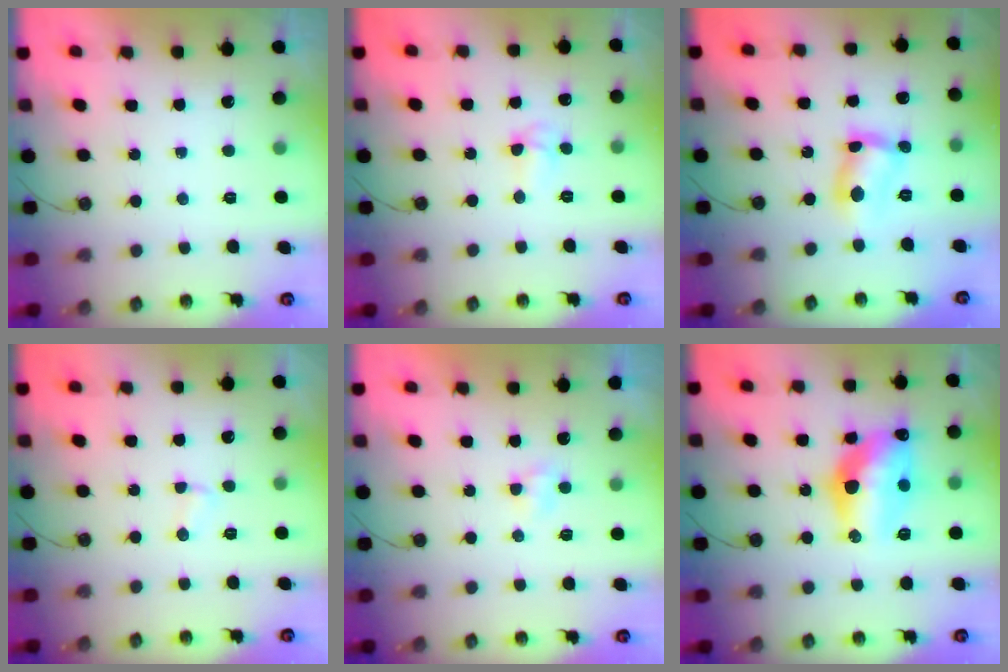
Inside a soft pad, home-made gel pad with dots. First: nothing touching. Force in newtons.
{"total": 5.0, "press": 3.3, "slide": 3.7}
{"total": 7.9, "press": 7.9, "slide": 0.4}
{"total": 2.8, "press": 2.8, "slide": 0.3}
{"total": 2.2, "press": 2.2, "slide": 0.3}
{"total": 14.4, "press": 14.4, "slide": 1.3}